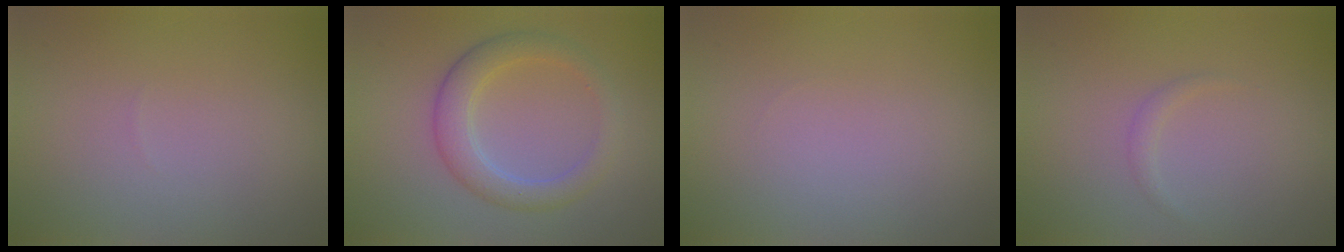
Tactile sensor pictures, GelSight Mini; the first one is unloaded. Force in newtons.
{"total": 3.5, "press": 3.5, "slide": 0.4}
{"total": 0.0}
{"total": 0.7, "press": 0.7, "slide": 0.0}